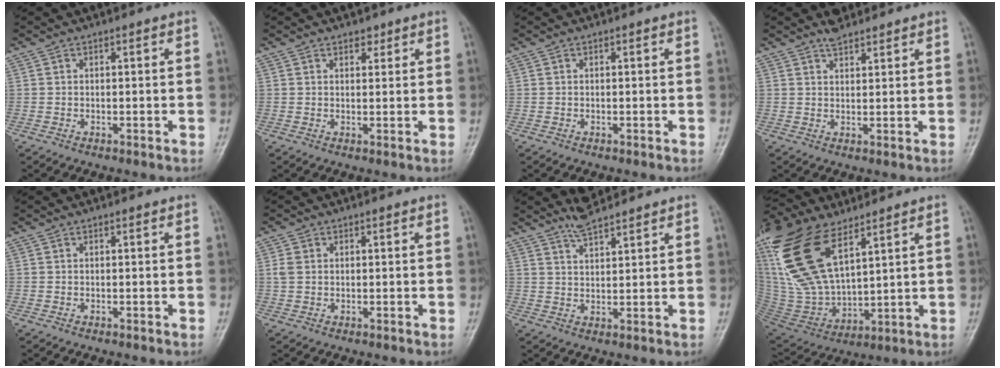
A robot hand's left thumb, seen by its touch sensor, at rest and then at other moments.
{"total": 1.9, "force": [1.4, 1.0, 0.8], "torque": [0.001, -0.007, 0.018]}
{"total": 0.0}
{"total": 3.1, "force": [2.7, 1.2, 1.0], "torque": [-0.008, -0.013, 0.044]}
{"total": 0.0}
{"total": 2.2, "force": [0.5, 1.8, 1.2], "torque": [-0.025, 0.004, 0.012]}
{"total": 4.1, "force": [3.9, 0.5, 1.3], "torque": [-0.023, -0.020, 0.077]}
{"total": 23.3, "force": [11.8, 11.1, 16.8], "torque": [-0.364, -0.036, 0.239]}